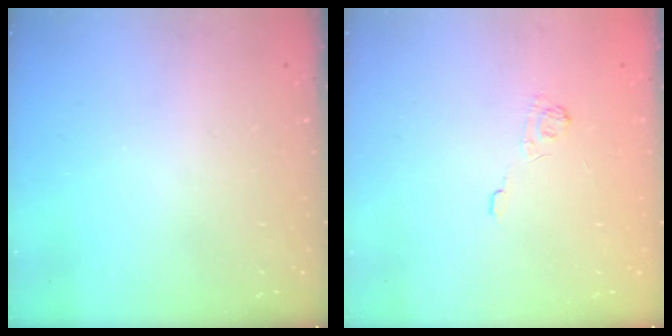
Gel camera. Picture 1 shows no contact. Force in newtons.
{"total": 2.5, "press": 2.1, "slide": 1.3}